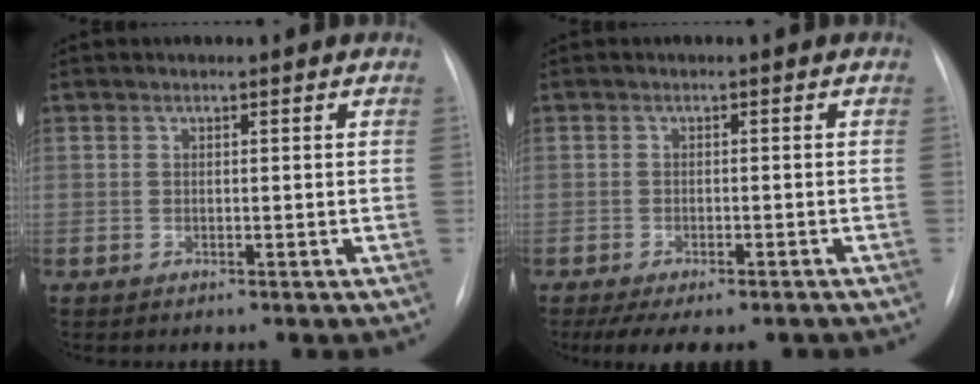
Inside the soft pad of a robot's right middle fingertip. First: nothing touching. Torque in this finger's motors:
{"motor_torque": [1.06, -1.07, 0.44, 0.06]}